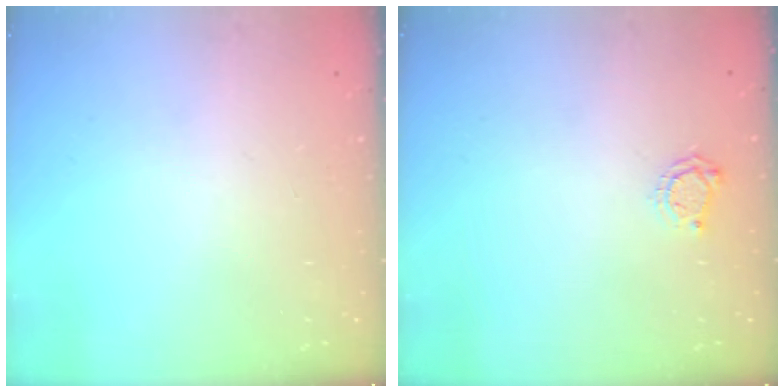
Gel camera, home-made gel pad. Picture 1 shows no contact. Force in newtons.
{"total": 4.7, "press": 4.7, "slide": 0.5}